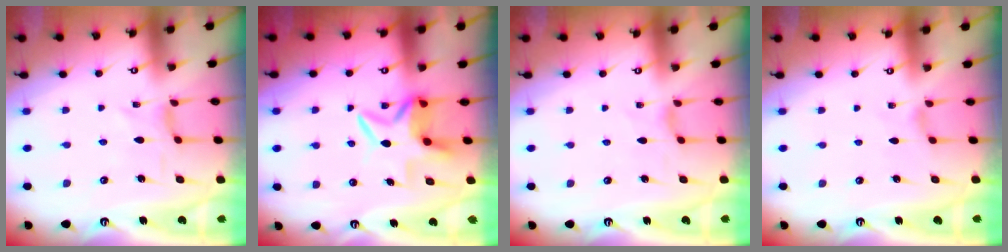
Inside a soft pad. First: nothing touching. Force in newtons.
{"total": 7.6, "press": 7.5, "slide": 1.1}
{"total": 2.3, "press": 2.3, "slide": 0.4}
{"total": 0.0}